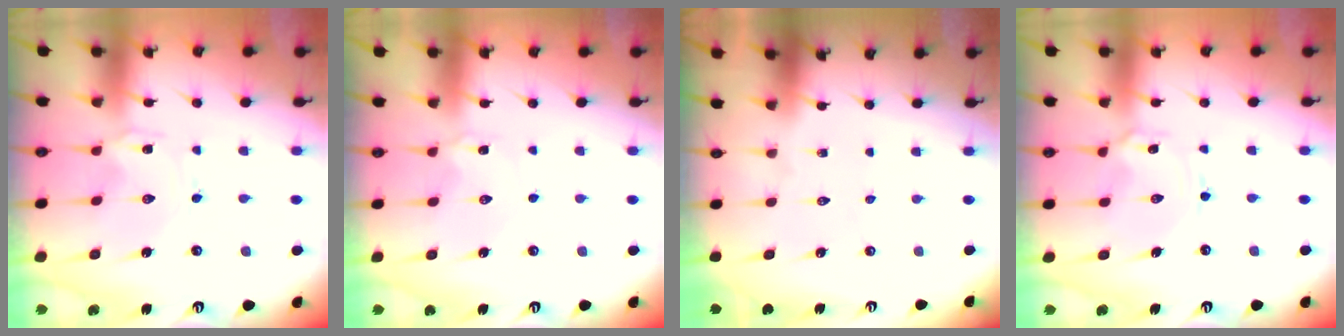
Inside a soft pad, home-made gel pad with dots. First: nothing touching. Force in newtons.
{"total": 2.2, "press": 2.2, "slide": 0.1}
{"total": 0.0}
{"total": 2.4, "press": 2.4, "slide": 0.3}